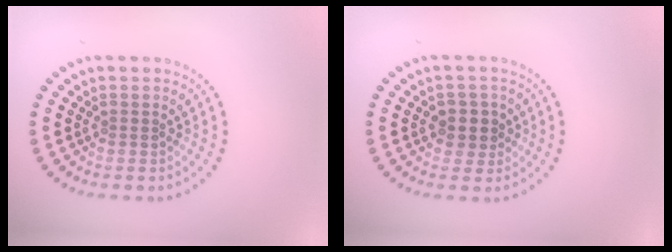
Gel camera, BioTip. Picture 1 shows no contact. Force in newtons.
{"total": 2.4, "press": 2.2, "slide": 0.9}